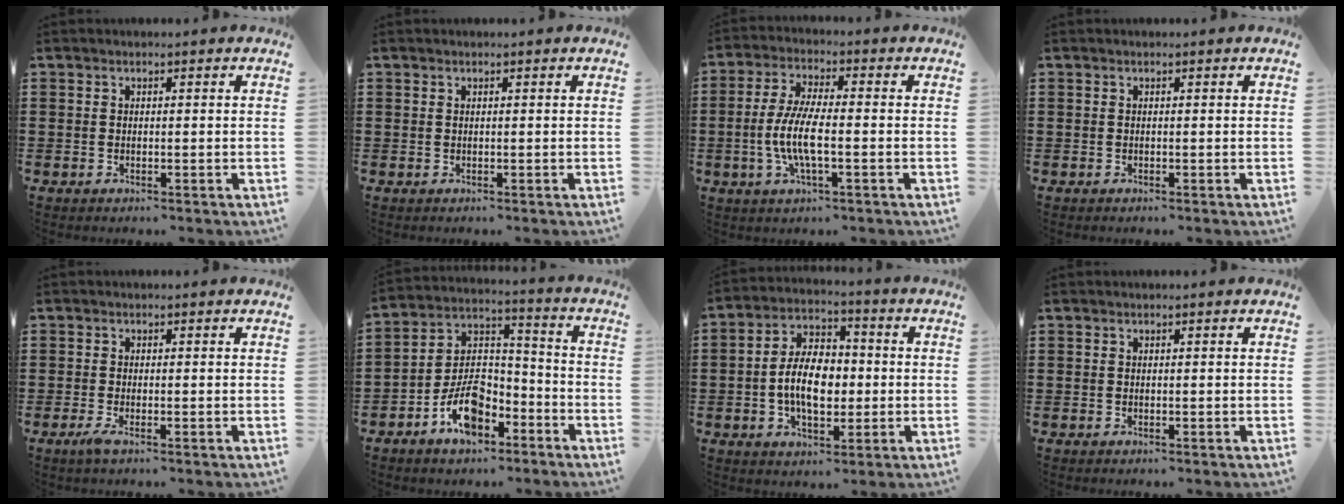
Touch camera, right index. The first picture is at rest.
{"total": 0.0}
{"total": 7.4, "force": [-1.9, 2.0, 6.8], "torque": [-0.151, -0.010, -0.042]}
{"total": 0.0}
{"total": 1.3, "force": [-0.6, 0.0, 1.2], "torque": [-0.026, -0.008, -0.011]}
{"total": 9.2, "force": [-5.5, 5.0, 5.4], "torque": [-0.113, 0.014, -0.103]}
{"total": 8.6, "force": [-0.8, 5.2, 6.9], "torque": [-0.148, 0.005, -0.023]}
{"total": 0.0}